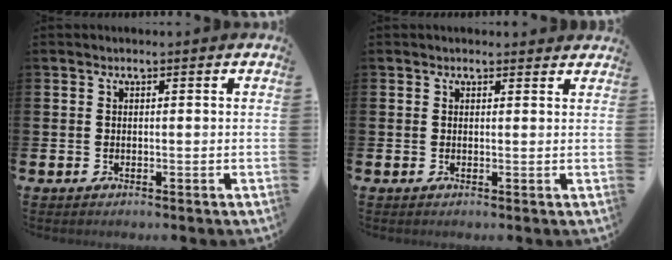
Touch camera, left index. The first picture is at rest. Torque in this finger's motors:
{"motor_torque": [1.04, -1.10, 0.05, 0.08]}